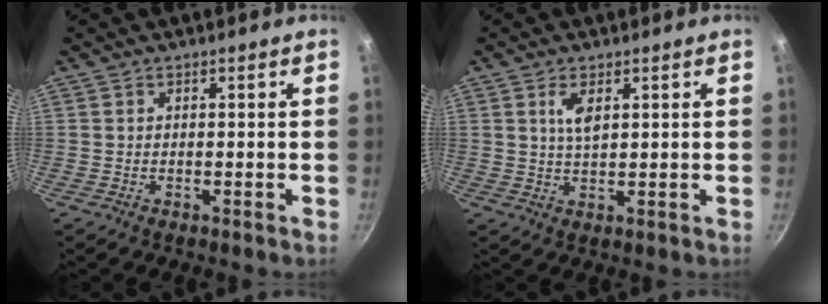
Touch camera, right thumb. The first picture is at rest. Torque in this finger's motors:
{"motor_torque": [0.69, 0.51, 0.71, 0.52, 0.18]}